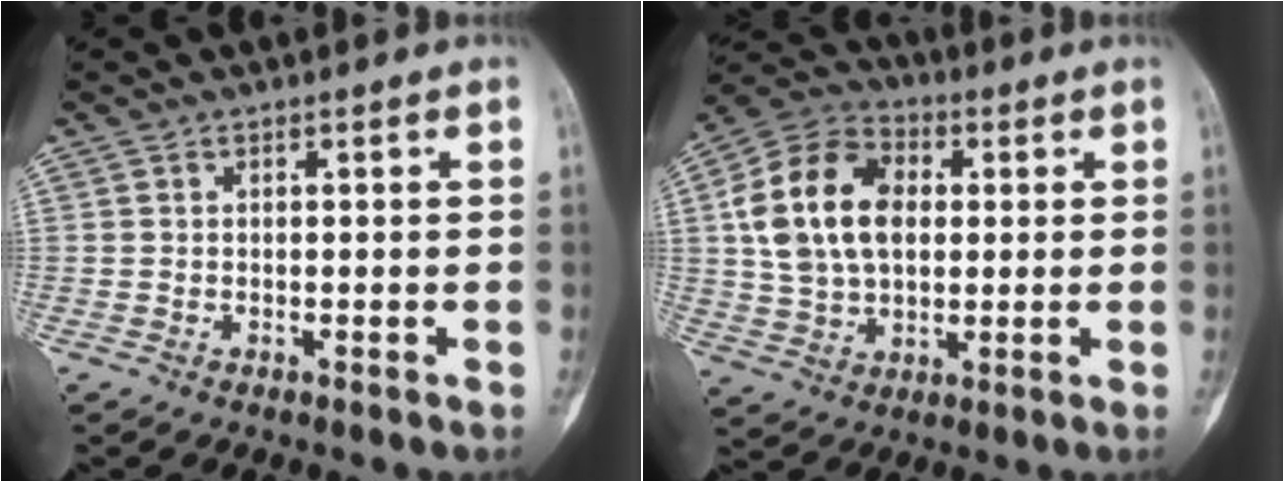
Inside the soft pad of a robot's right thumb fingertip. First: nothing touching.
{"total": 16.5, "force": [2.5, 11.4, 11.6], "torque": [-0.194, 0.019, 0.041]}